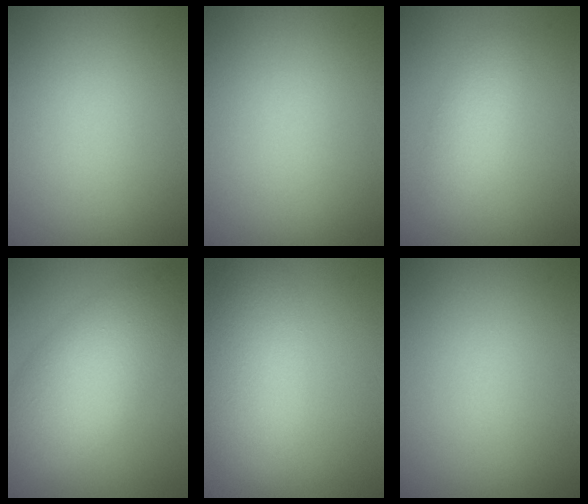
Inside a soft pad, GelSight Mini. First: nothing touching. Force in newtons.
{"total": 0.0}
{"total": 2.5, "press": 2.5, "slide": 0.1}
{"total": 7.8, "press": 7.8, "slide": 0.4}
{"total": 6.6, "press": 6.6, "slide": 0.4}
{"total": 0.0}